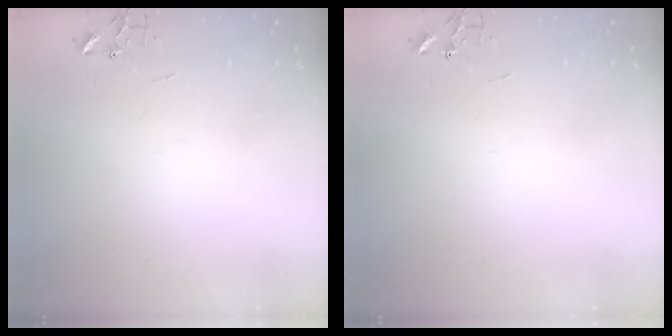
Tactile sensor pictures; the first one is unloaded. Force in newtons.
{"total": 0.0}